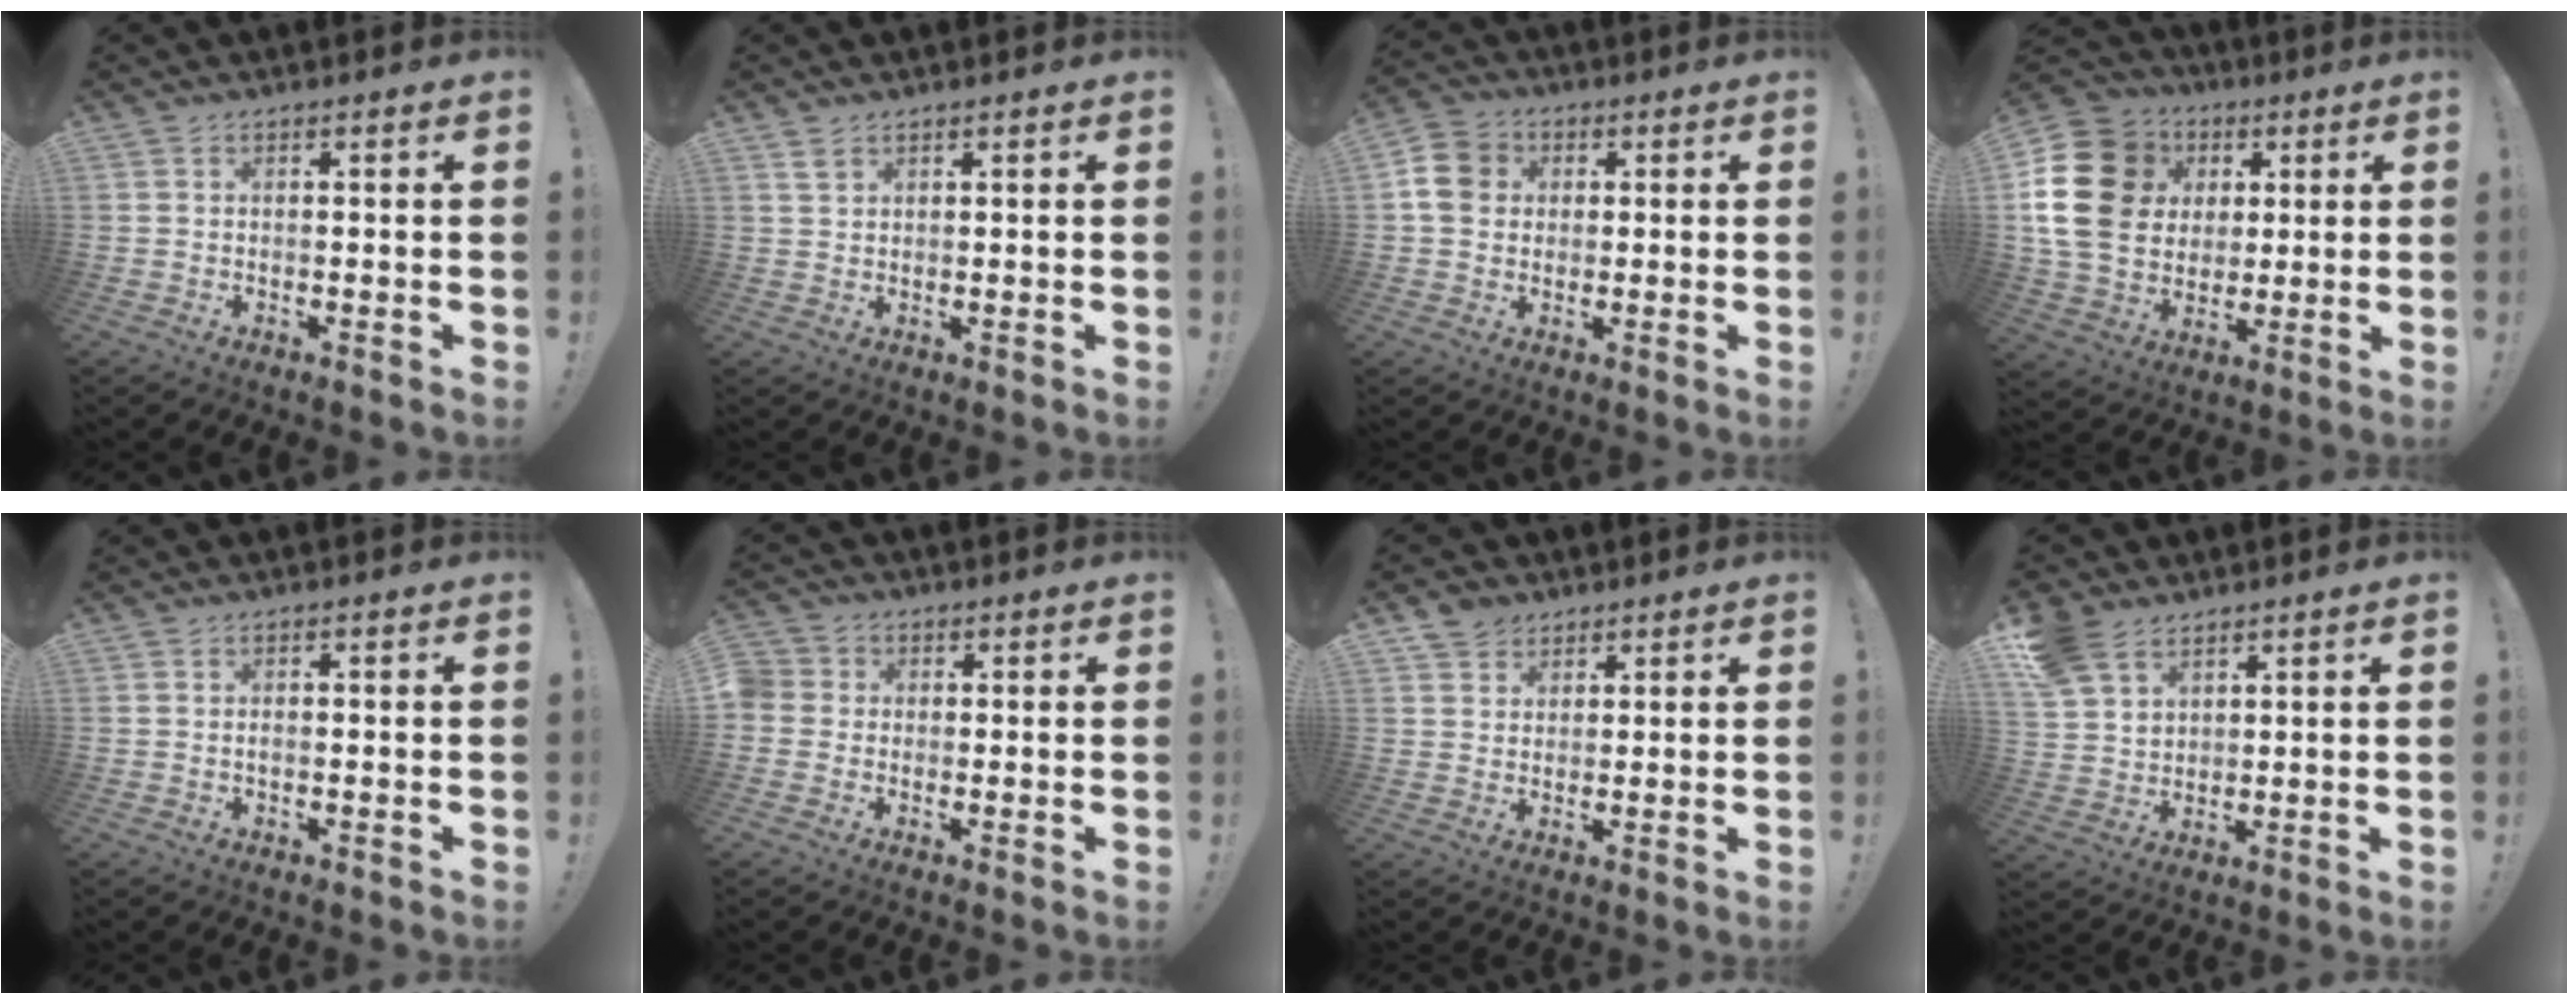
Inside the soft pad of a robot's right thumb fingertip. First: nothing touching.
{"total": 2.1, "force": [1.5, 1.1, 0.9], "torque": [-0.008, -0.006, 0.027]}
{"total": 8.2, "force": [1.2, 7.2, 3.9], "torque": [-0.055, 0.010, 0.026]}
{"total": 20.5, "force": [4.0, 16.5, 11.5], "torque": [-0.199, -0.007, 0.087]}
{"total": 0.5, "force": [-0.3, 0.2, 0.4], "torque": [-0.007, 0.001, -0.006]}
{"total": 3.9, "force": [-0.4, 3.6, 1.4], "torque": [-0.030, 0.010, -0.007]}
{"total": 4.8, "force": [3.3, 3.5, 0.4], "torque": [0.000, -0.019, 0.062]}
{"total": 9.8, "force": [6.3, 6.2, 4.2], "torque": [-0.086, -0.019, 0.130]}